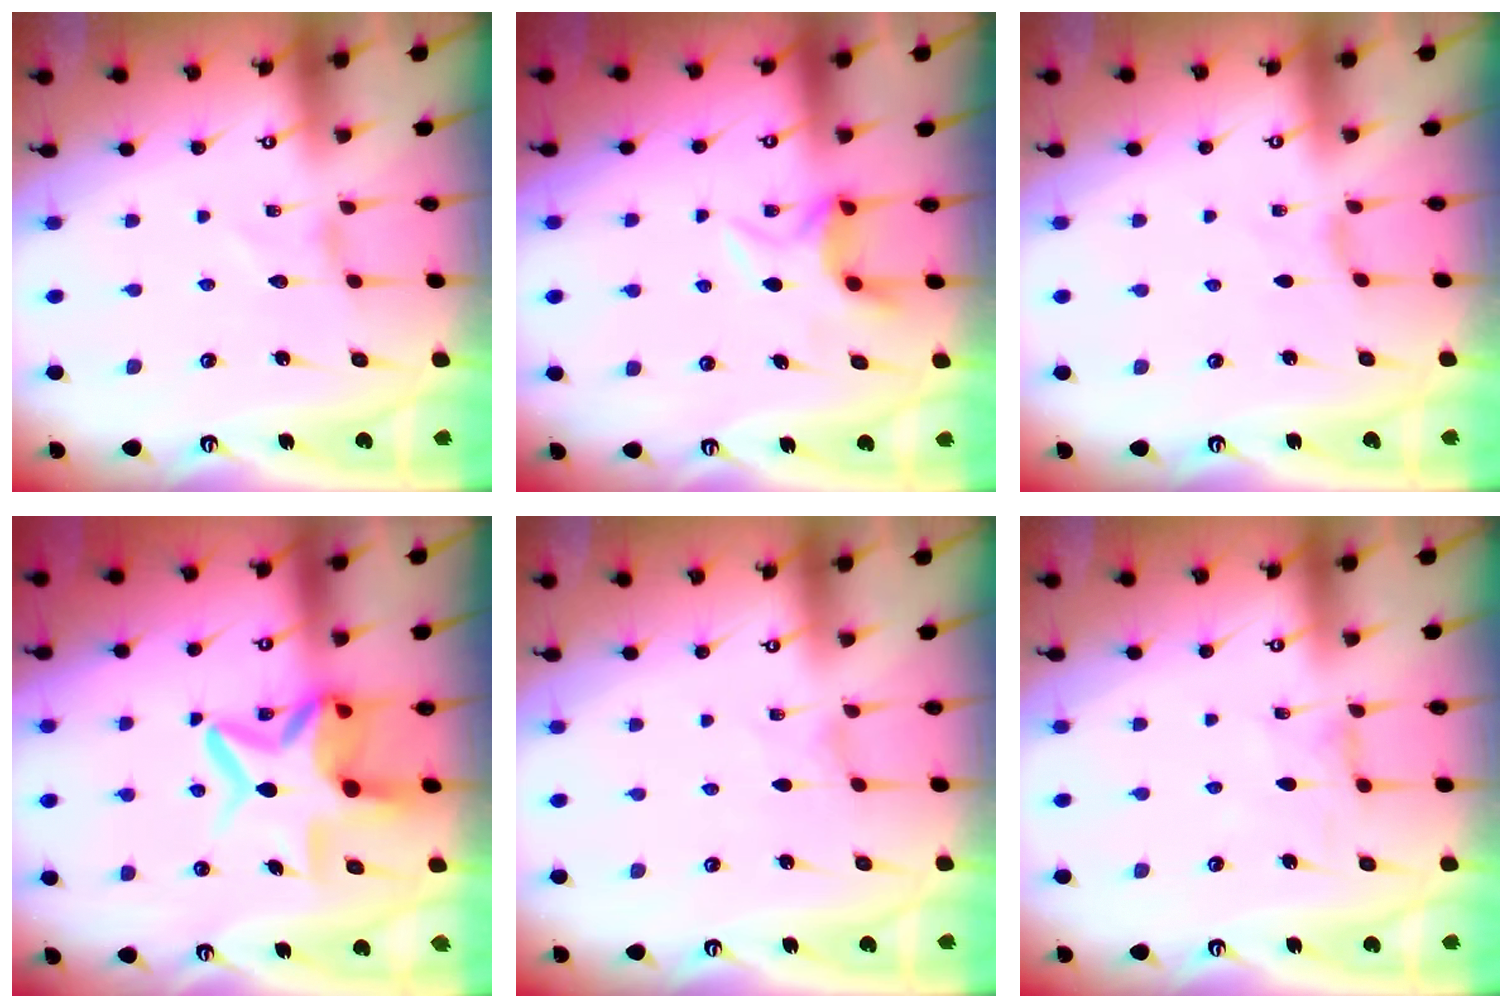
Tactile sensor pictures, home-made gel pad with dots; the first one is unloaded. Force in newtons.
{"total": 7.1, "press": 7.1, "slide": 0.6}
{"total": 0.0}
{"total": 10.8, "press": 10.7, "slide": 1.6}
{"total": 0.0}
{"total": 2.0, "press": 2.0, "slide": 0.3}